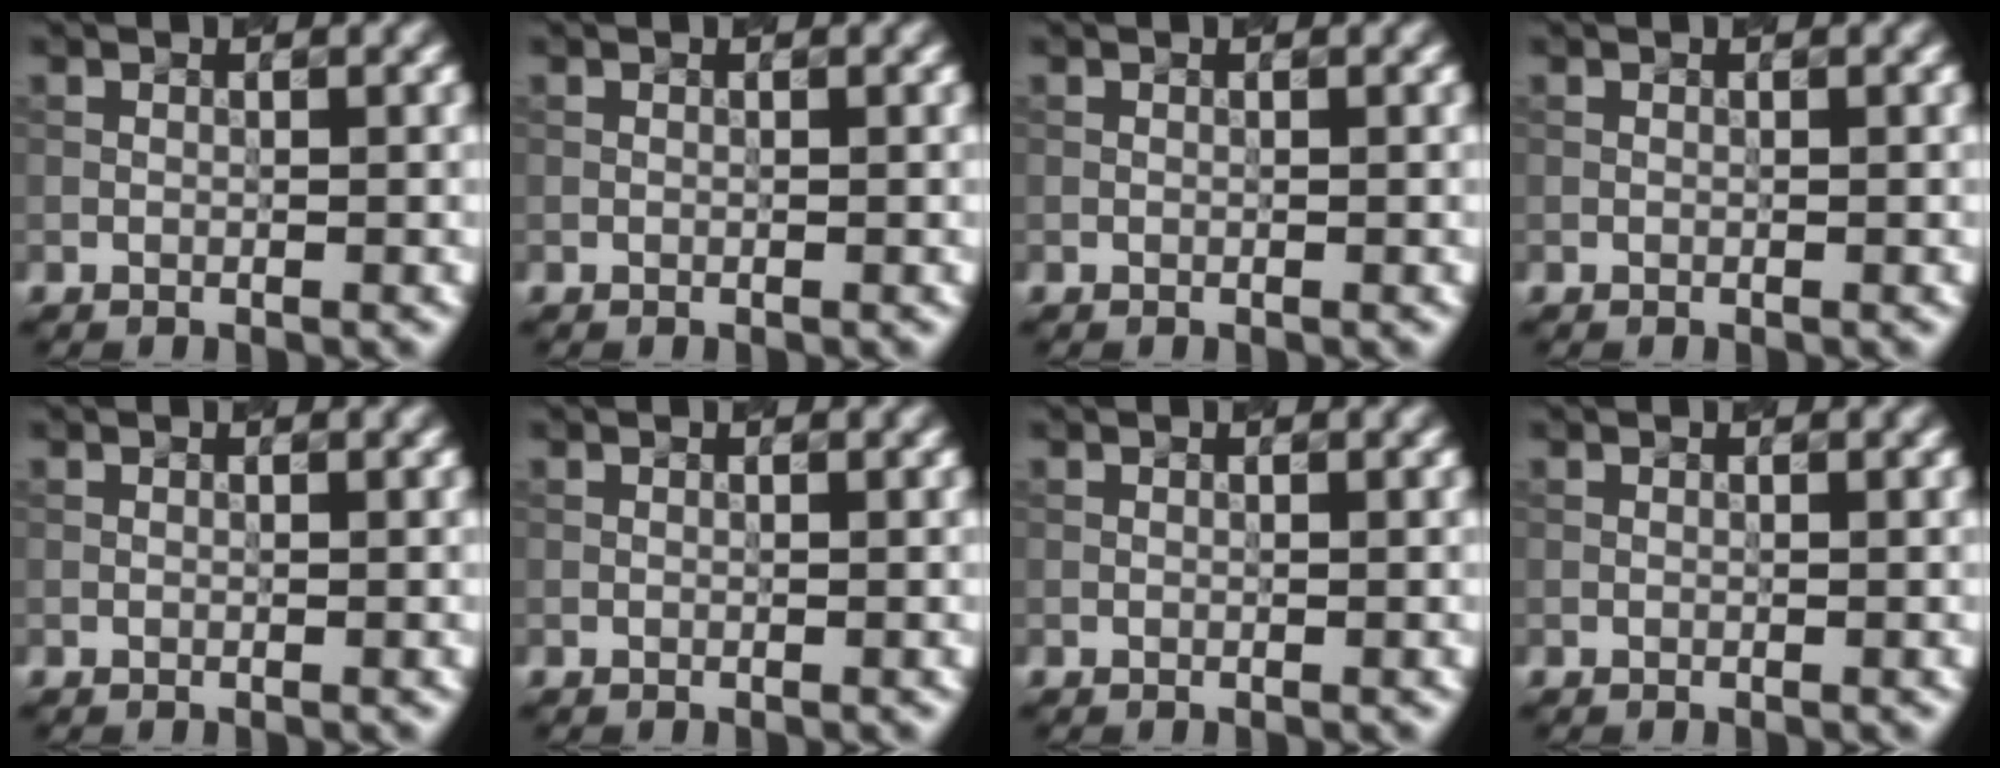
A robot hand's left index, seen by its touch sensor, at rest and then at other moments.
{"total": 0.0}
{"total": 0.0}
{"total": 0.0}
{"total": 0.0}
{"total": 0.0}
{"total": 0.0}
{"total": 0.0}